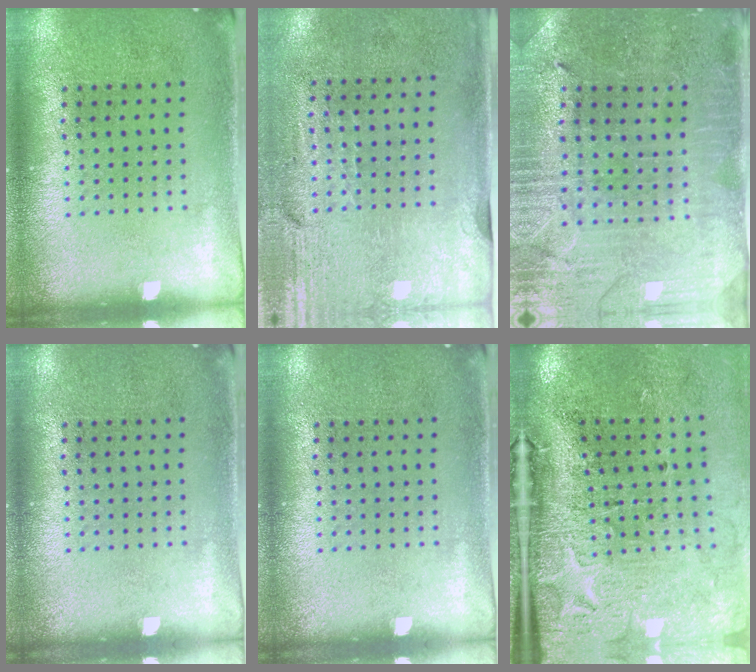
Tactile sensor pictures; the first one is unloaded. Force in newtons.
{"total": 2.9, "press": 2.5, "slide": 1.5}
{"total": 1.5, "press": 1.4, "slide": 0.2}
{"total": 0.0}
{"total": 0.0}
{"total": 4.9, "press": 3.8, "slide": 3.1}